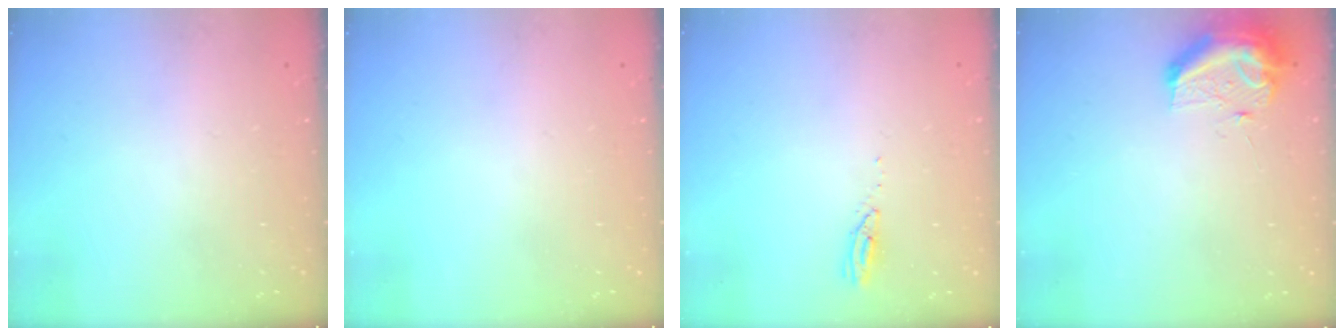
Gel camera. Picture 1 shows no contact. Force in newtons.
{"total": 0.0}
{"total": 3.0, "press": 2.9, "slide": 0.4}
{"total": 10.4, "press": 10.4, "slide": 0.9}